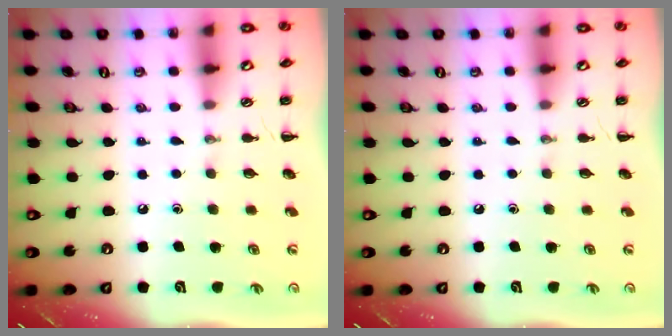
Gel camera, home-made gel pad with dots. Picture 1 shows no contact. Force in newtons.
{"total": 0.0}